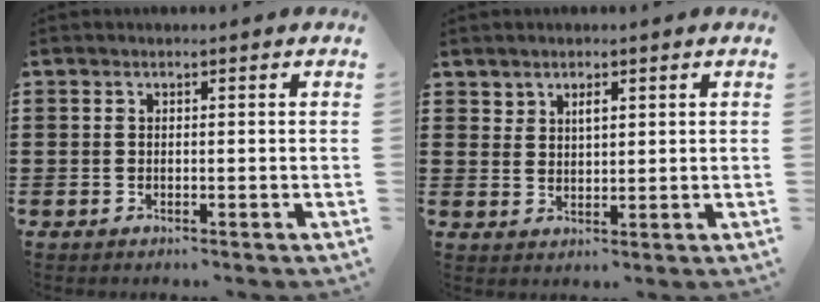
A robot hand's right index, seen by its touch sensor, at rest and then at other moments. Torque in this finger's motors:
{"motor_torque": [-0.37, 0.56, 0.03, 0.00]}